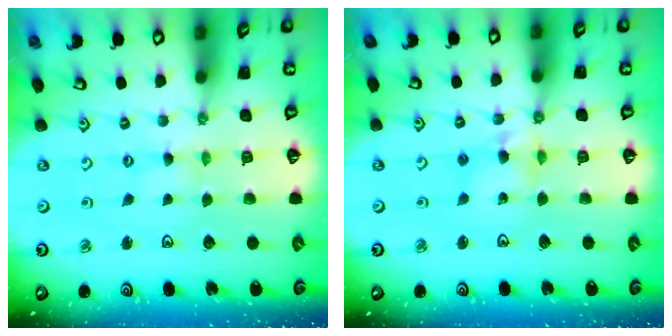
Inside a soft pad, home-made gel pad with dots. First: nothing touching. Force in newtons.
{"total": 7.1, "press": 7.1, "slide": 0.7}